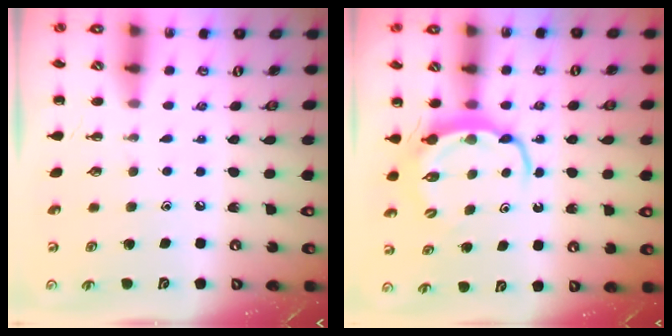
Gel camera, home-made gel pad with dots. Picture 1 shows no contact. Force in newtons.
{"total": 6.2, "press": 6.2, "slide": 0.5}